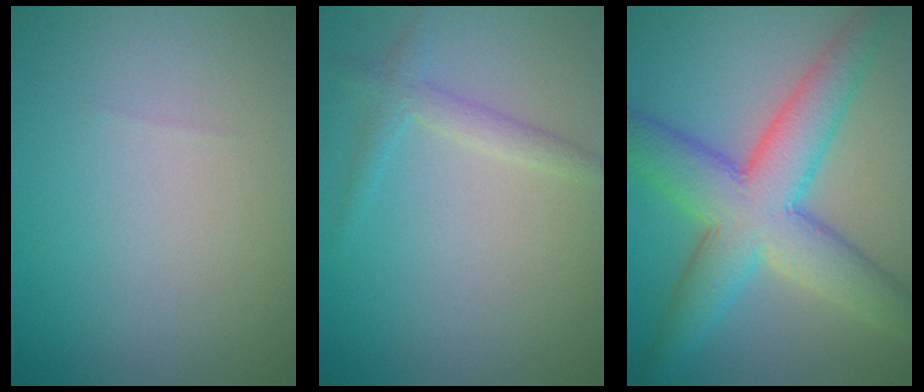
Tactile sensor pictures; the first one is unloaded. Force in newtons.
{"total": 1.9, "press": 1.9, "slide": 0.2}
{"total": 8.6, "press": 8.6, "slide": 0.2}